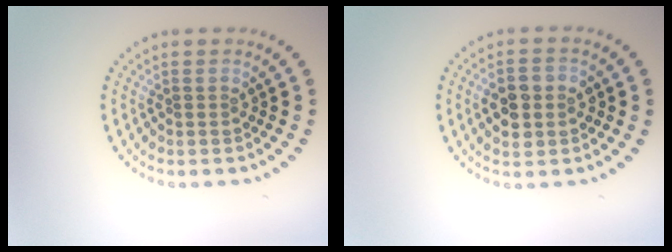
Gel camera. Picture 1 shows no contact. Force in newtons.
{"total": 3.8, "press": 3.8, "slide": 0.3}